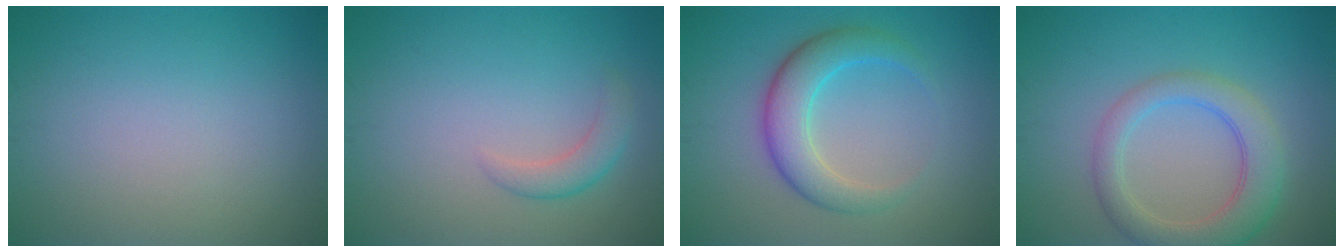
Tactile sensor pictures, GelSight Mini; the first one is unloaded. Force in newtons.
{"total": 2.0, "press": 2.0, "slide": 0.2}
{"total": 4.6, "press": 4.6, "slide": 0.1}
{"total": 4.9, "press": 4.9, "slide": 0.4}